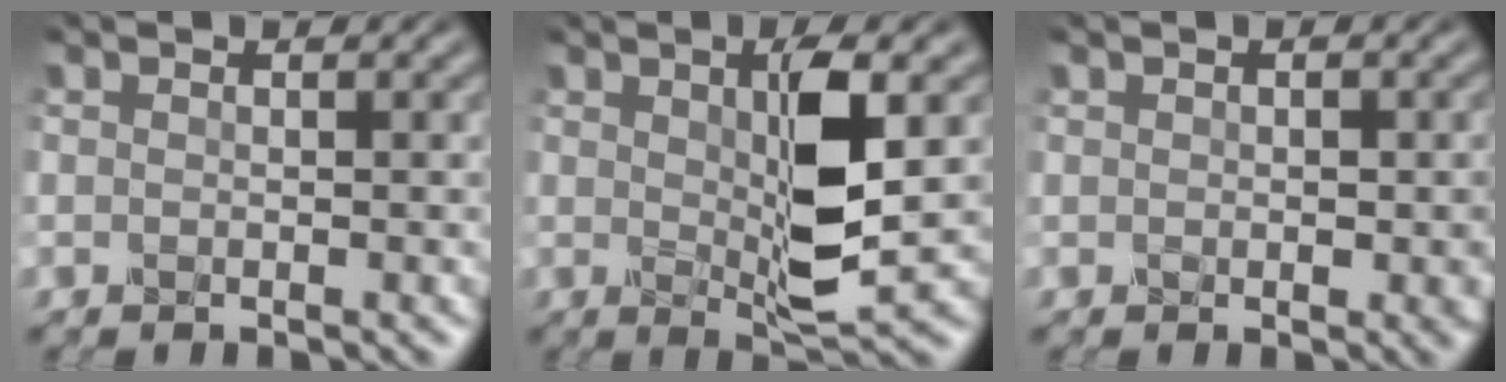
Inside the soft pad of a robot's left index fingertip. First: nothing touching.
{"total": 6.1, "force": [0.8, 1.4, 5.8], "torque": [-0.103, -0.009, 0.016]}
{"total": 1.8, "force": [0.0, 1.2, 1.3], "torque": [-0.017, -0.004, 0.002]}